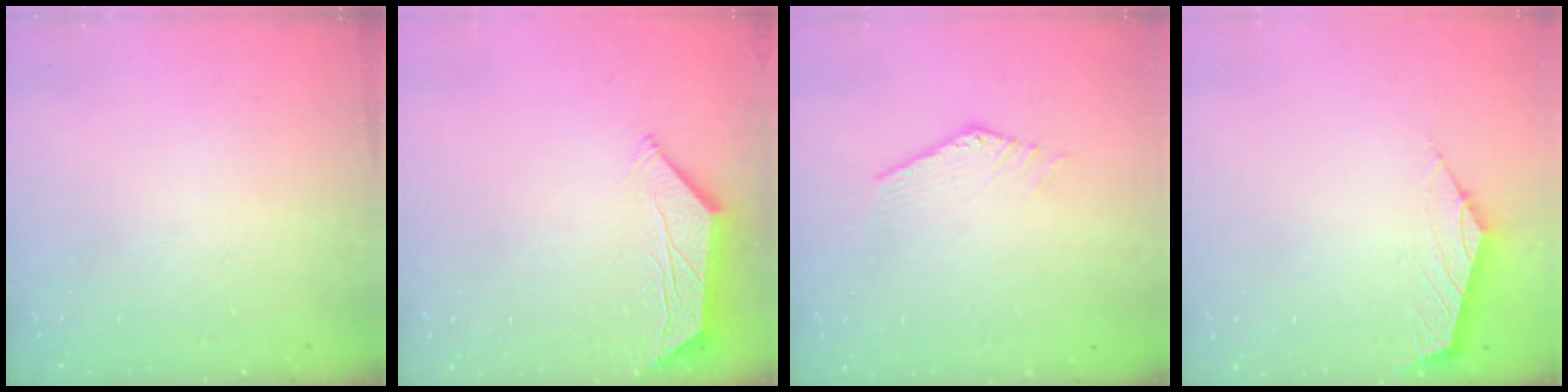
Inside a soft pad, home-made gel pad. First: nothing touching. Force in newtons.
{"total": 3.6, "press": 3.5, "slide": 0.4}
{"total": 0.0}
{"total": 2.3, "press": 2.3, "slide": 0.6}